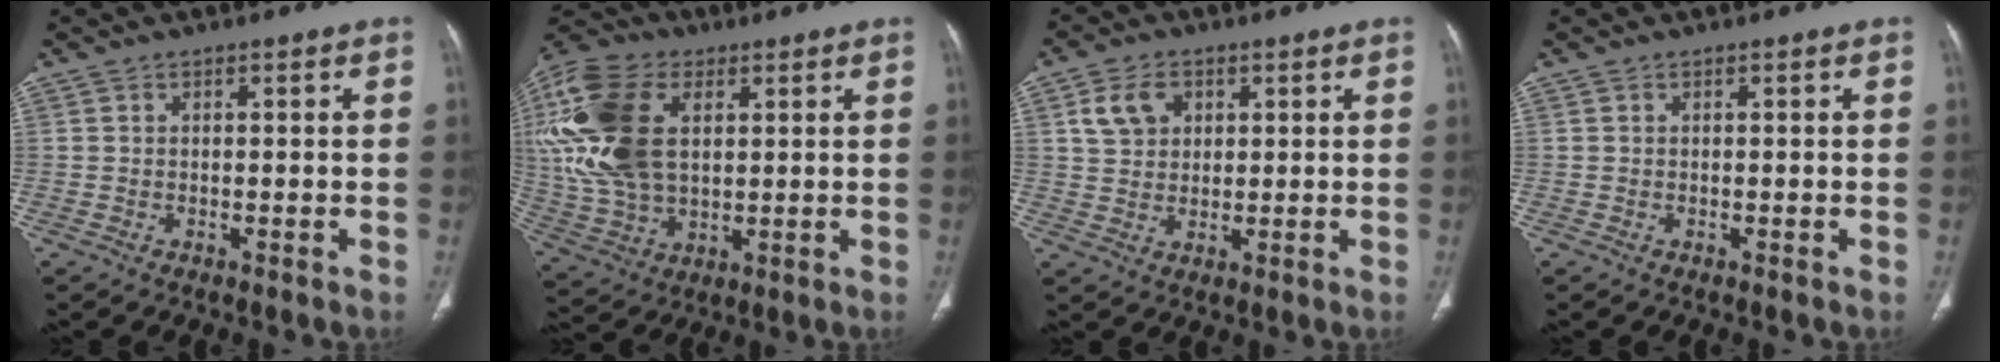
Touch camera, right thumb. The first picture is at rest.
{"total": 21.8, "force": [4.9, 13.6, 16.3], "torque": [-0.357, -0.004, 0.091]}
{"total": 6.3, "force": [2.4, 4.7, 3.3], "torque": [-0.045, -0.003, 0.046]}
{"total": 0.0}